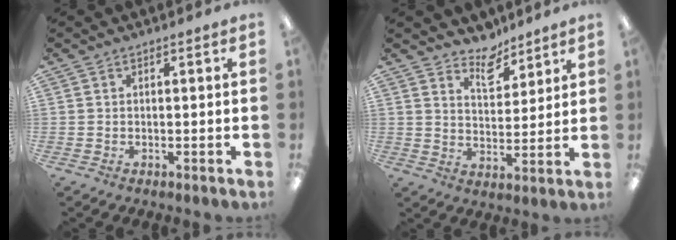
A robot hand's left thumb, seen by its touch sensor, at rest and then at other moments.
{"total": 7.0, "force": [5.9, 3.3, 1.6], "torque": [-0.014, -0.042, 0.104]}